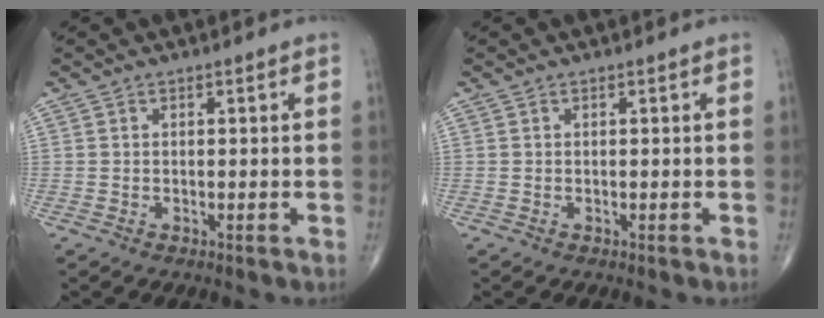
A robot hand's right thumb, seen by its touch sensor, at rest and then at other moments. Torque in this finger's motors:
{"motor_torque": [0.00, 0.00, 0.01, 0.01, 0.00]}